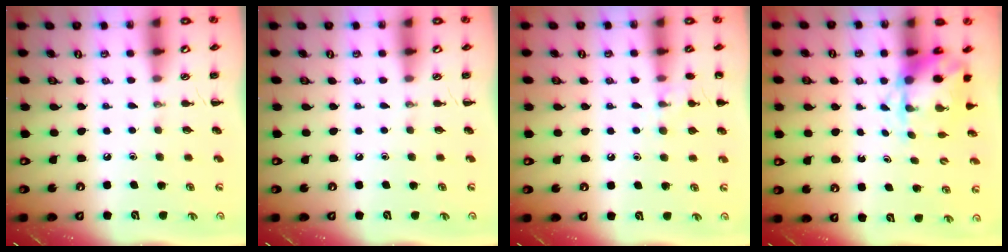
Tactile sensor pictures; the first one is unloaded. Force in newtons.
{"total": 0.0}
{"total": 9.0, "press": 8.7, "slide": 2.4}
{"total": 4.8, "press": 4.8, "slide": 0.7}